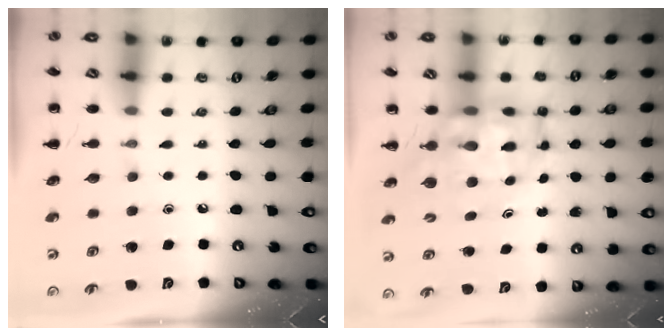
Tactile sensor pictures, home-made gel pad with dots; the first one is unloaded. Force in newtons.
{"total": 9.3, "press": 8.8, "slide": 2.8}